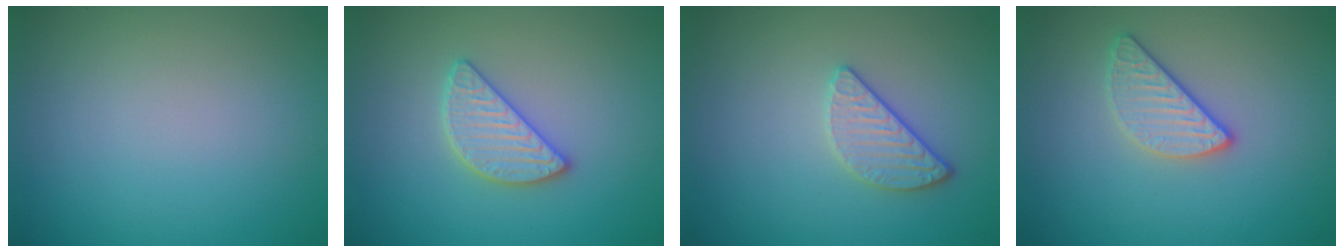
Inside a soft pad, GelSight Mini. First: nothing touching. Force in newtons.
{"total": 2.6, "press": 2.6, "slide": 0.2}
{"total": 2.4, "press": 2.2, "slide": 0.9}
{"total": 2.5, "press": 2.4, "slide": 0.8}